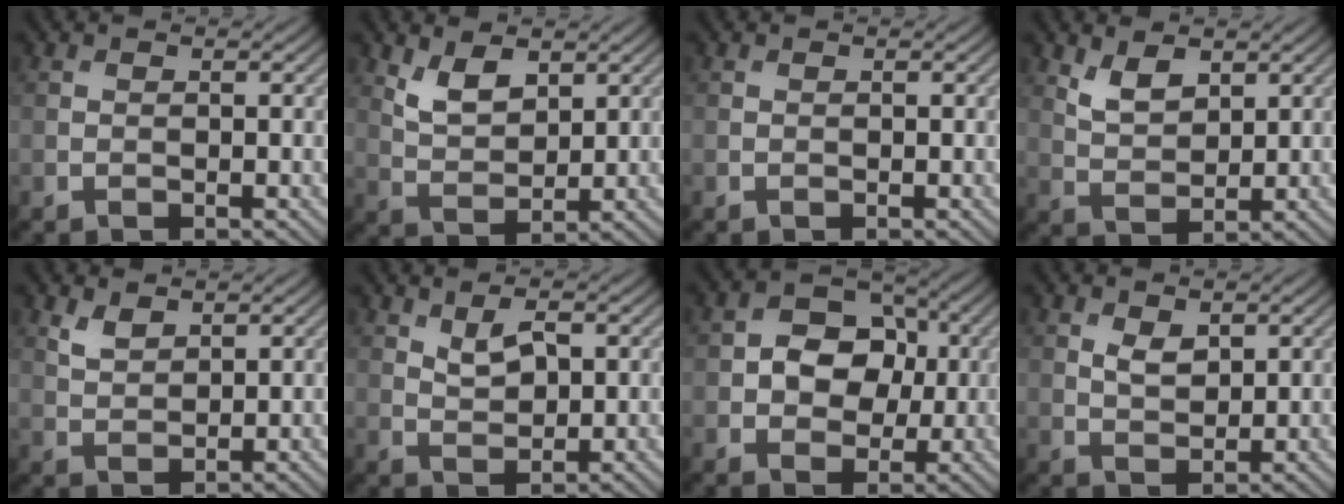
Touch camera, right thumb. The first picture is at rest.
{"total": 4.7, "force": [2.7, 2.4, 2.9], "torque": [-0.067, -0.009, 0.058]}
{"total": 0.0}
{"total": 4.1, "force": [2.5, 2.0, 2.5], "torque": [-0.058, -0.008, 0.054]}
{"total": 2.5, "force": [1.8, 1.1, 1.3], "torque": [-0.034, -0.003, 0.041]}
{"total": 3.3, "force": [1.6, 1.6, 2.4], "torque": [-0.050, -0.003, 0.034]}
{"total": 7.2, "force": [0.5, 5.7, 4.4], "torque": [-0.076, 0.007, -0.010]}
{"total": 2.5, "force": [1.3, 1.4, 1.7], "torque": [-0.037, -0.004, 0.029]}